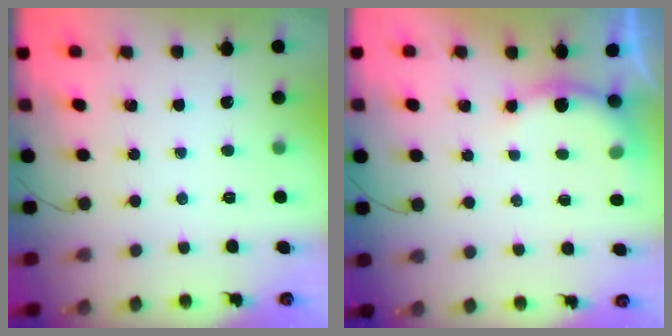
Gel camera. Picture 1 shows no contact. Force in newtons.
{"total": 4.9, "press": 4.9, "slide": 0.3}